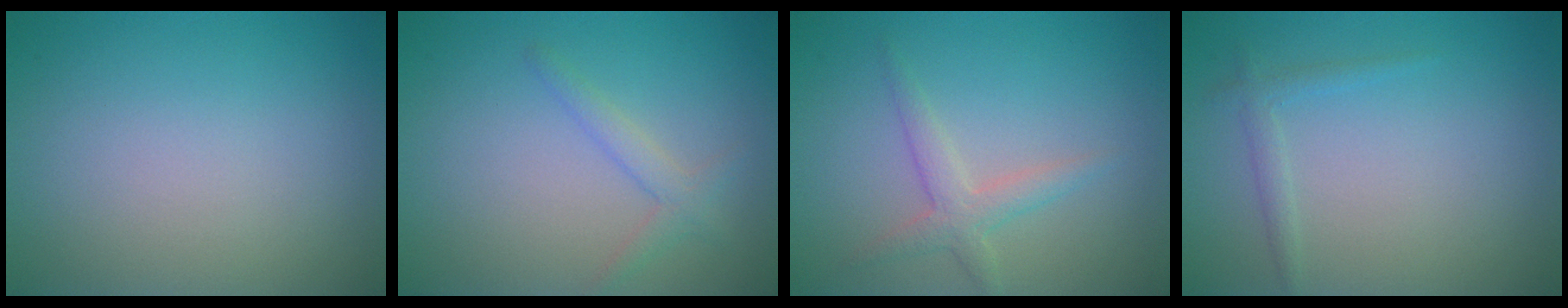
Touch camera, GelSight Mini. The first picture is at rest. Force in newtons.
{"total": 1.7, "press": 1.7, "slide": 0.1}
{"total": 2.2, "press": 2.2, "slide": 0.1}
{"total": 1.2, "press": 1.2, "slide": 0.0}